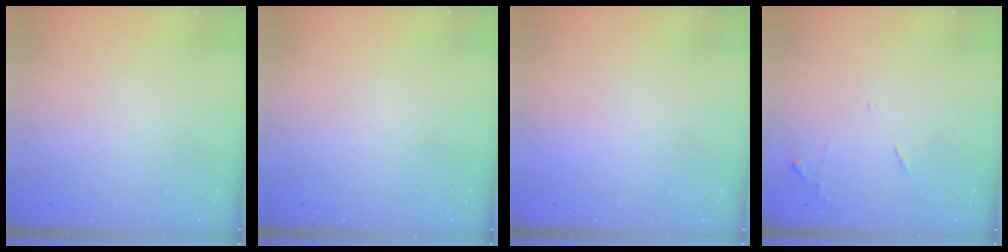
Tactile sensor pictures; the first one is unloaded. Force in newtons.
{"total": 0.0}
{"total": 1.5, "press": 1.5, "slide": 0.1}
{"total": 6.8, "press": 6.8, "slide": 0.9}